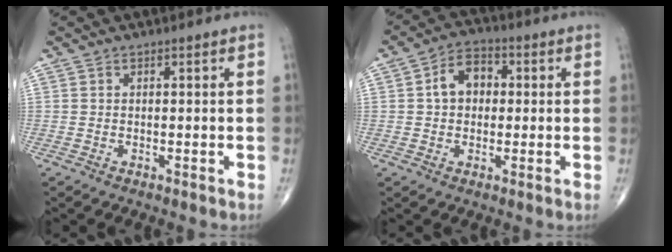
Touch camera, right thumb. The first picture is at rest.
{"total": 7.4, "force": [0.9, 5.4, 5.0], "torque": [-0.064, 0.019, 0.005]}